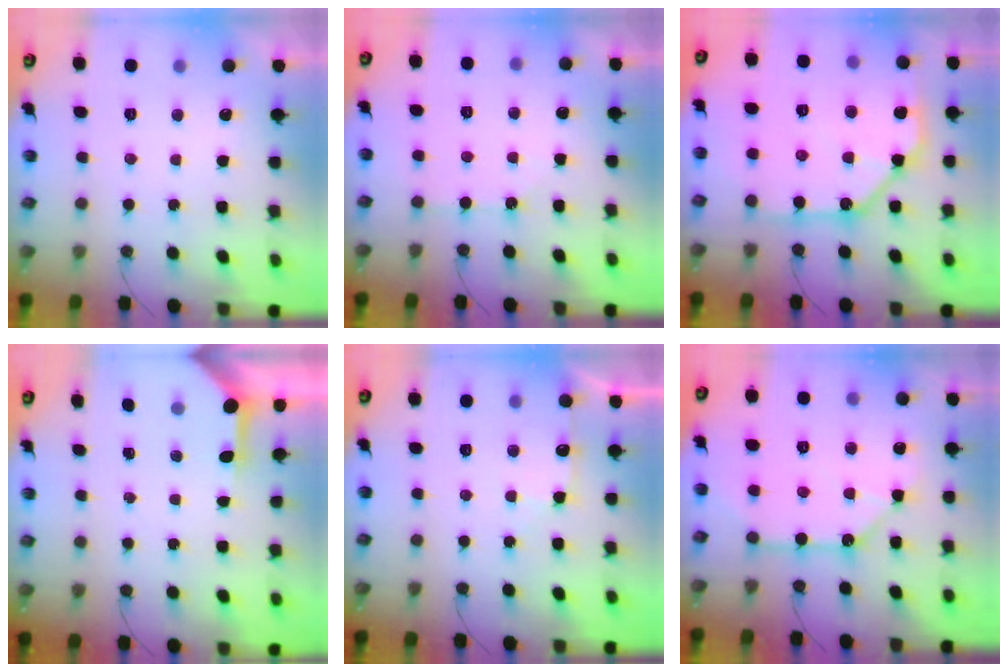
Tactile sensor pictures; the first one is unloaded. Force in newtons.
{"total": 2.3, "press": 2.3, "slide": 0.4}
{"total": 14.9, "press": 14.8, "slide": 1.1}
{"total": 3.6, "press": 3.5, "slide": 0.5}
{"total": 7.9, "press": 7.9, "slide": 0.9}
{"total": 12.5, "press": 12.5, "slide": 0.9}